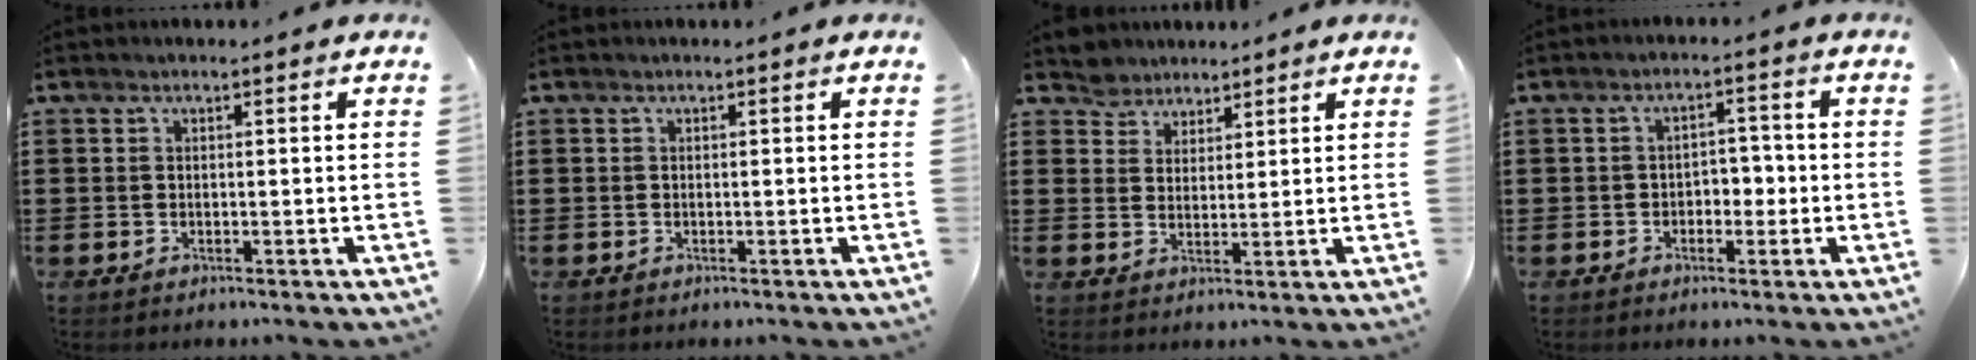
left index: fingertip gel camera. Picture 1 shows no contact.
{"total": 0.0}
{"total": 3.6, "force": [3.1, 1.9, -0.6], "torque": [-0.007, 0.001, 0.057]}
{"total": 2.9, "force": [-1.0, 2.0, 1.8], "torque": [-0.041, 0.006, -0.026]}